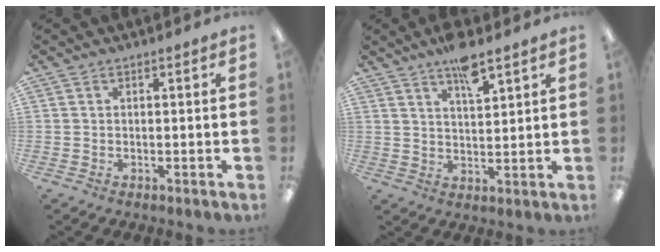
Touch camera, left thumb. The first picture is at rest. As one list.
[{"total": 7.2, "force": [5.4, 1.8, 4.3], "torque": [-0.066, -0.032, 0.091]}]